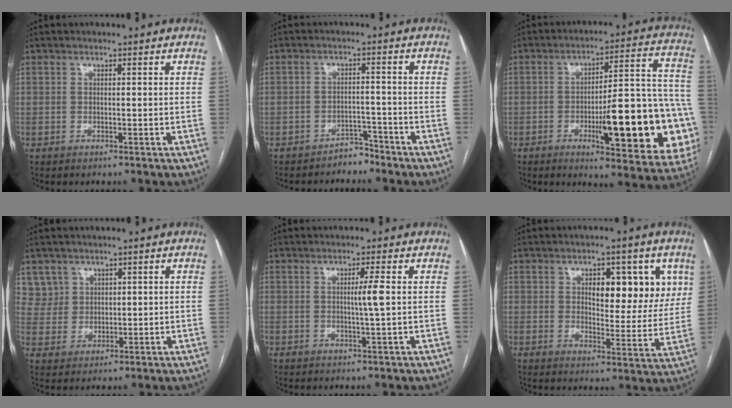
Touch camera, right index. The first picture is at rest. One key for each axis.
{"total": 2.8, "fx": -2.6, "fy": 1.0, "fz": -0.1, "tx": 0.008, "ty": 0.002, "tz": -0.041}
{"total": 23.8, "fx": -6.1, "fy": 4.5, "fz": 22.6, "tx": -0.223, "ty": 0.016, "tz": -0.067}
{"total": 4.7, "fx": 2.8, "fy": 3.8, "fz": -0.5, "tx": 0.023, "ty": 0.005, "tz": 0.060}
{"total": 2.6, "fx": 0.2, "fy": -0.6, "fz": 2.5, "tx": -0.044, "ty": -0.004, "tz": 0.003}
{"total": 10.4, "fx": 3.9, "fy": 4.6, "fz": 8.4, "tx": -0.099, "ty": 0.009, "tz": 0.055}